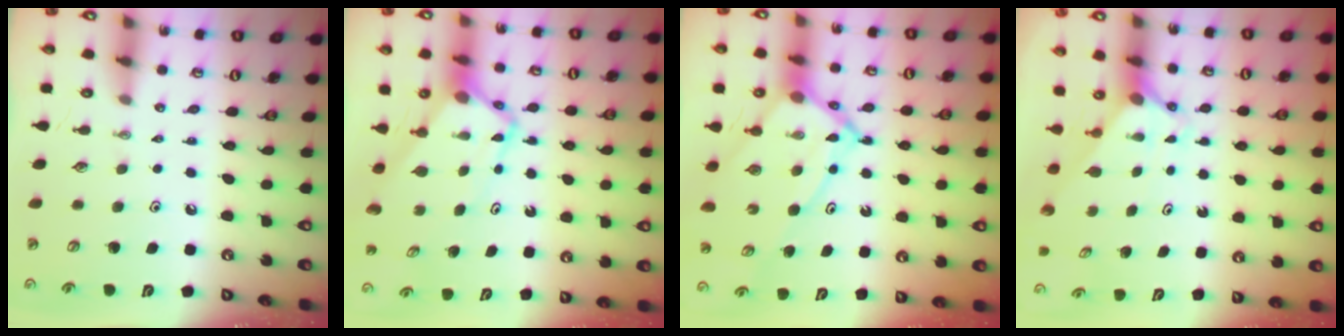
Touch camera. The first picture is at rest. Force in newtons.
{"total": 7.2, "press": 7.1, "slide": 0.6}
{"total": 15.0, "press": 14.9, "slide": 1.5}
{"total": 2.9, "press": 2.9, "slide": 0.1}